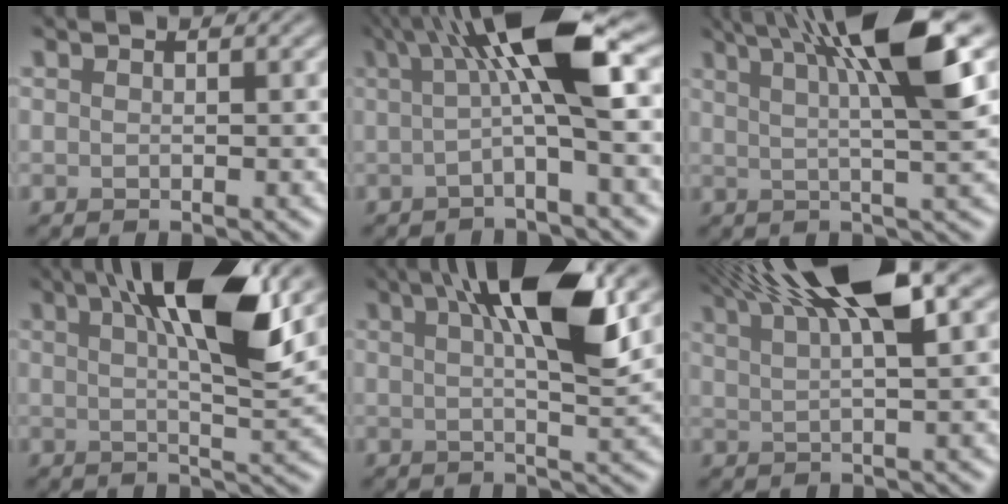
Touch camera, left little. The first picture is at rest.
{"total": 7.4, "force": [1.0, 1.0, 7.2], "torque": [-0.109, 0.005, 0.023]}
{"total": 8.7, "force": [3.8, 1.1, 7.7], "torque": [-0.103, 0.007, 0.074]}
{"total": 9.1, "force": [3.5, 1.9, 8.2], "torque": [-0.118, 0.003, 0.065]}
{"total": 8.2, "force": [3.0, 1.7, 7.4], "torque": [-0.102, 0.006, 0.056]}
{"total": 9.5, "force": [5.5, 2.2, 7.4], "torque": [-0.103, 0.026, 0.091]}